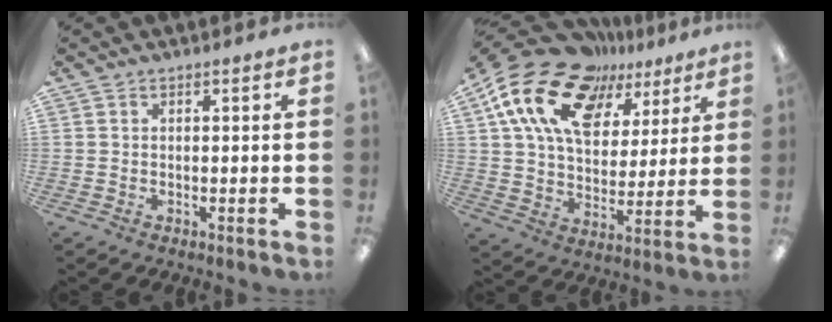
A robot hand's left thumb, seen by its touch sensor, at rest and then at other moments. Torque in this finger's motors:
{"motor_torque": [0.49, 0.57, 1.43, -1.34, 0.56]}